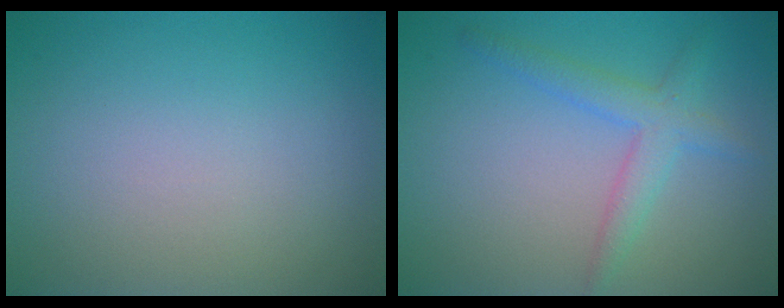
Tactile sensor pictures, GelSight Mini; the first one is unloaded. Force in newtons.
{"total": 2.8, "press": 2.8, "slide": 0.1}